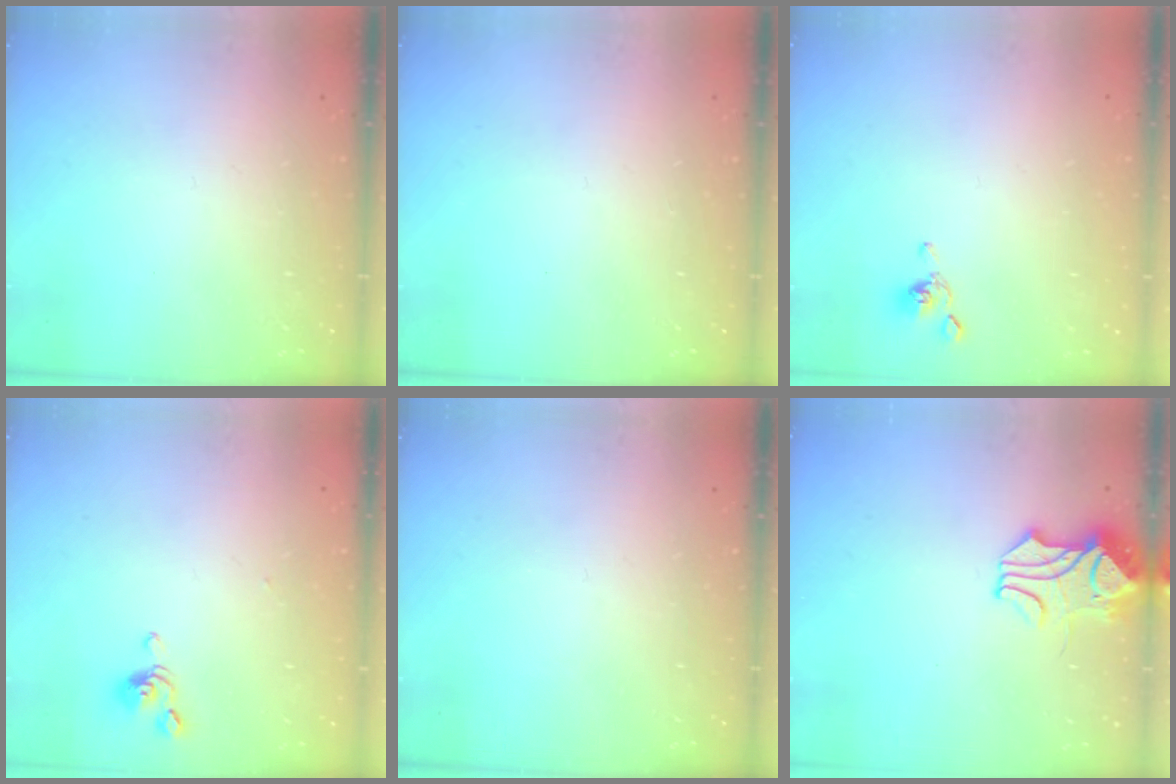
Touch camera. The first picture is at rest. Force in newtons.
{"total": 0.0}
{"total": 2.3, "press": 2.3, "slide": 0.6}
{"total": 0.8, "press": 0.6, "slide": 0.5}
{"total": 0.0}
{"total": 2.8, "press": 2.7, "slide": 0.6}